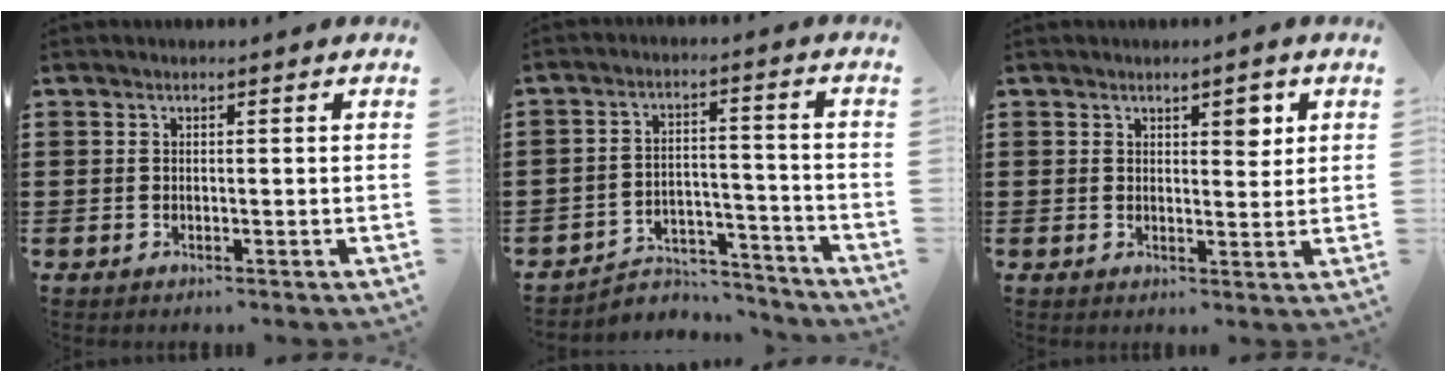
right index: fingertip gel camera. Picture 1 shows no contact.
{"total": 4.9, "force": [-4.5, 1.5, 0.9], "torque": [-0.018, 0.014, -0.091]}
{"total": 3.1, "force": [1.7, 1.5, 2.1], "torque": [-0.019, -0.002, 0.024]}